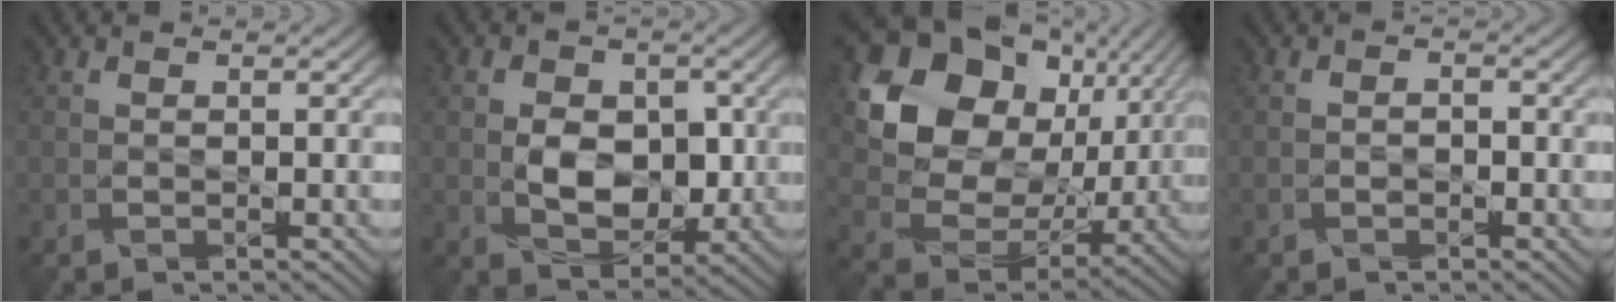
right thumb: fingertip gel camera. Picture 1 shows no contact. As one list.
[{"total": 6.8, "force": [-0.2, 4.8, 4.8], "torque": [-0.083, -0.007, -0.004]}, {"total": 16.7, "force": [5.6, 12.6, 9.4], "torque": [-0.216, 0.015, 0.112]}, {"total": 1.1, "force": [-0.6, 0.8, 0.6], "torque": [-0.010, 0.000, -0.011]}]